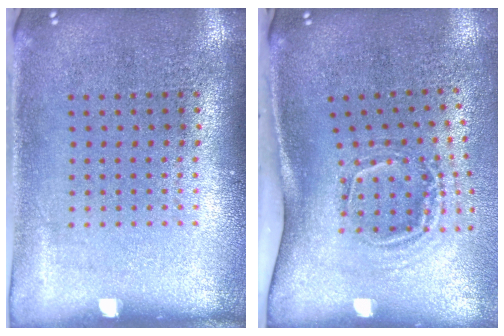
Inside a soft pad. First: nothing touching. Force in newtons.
{"total": 2.1, "press": 1.3, "slide": 1.6}